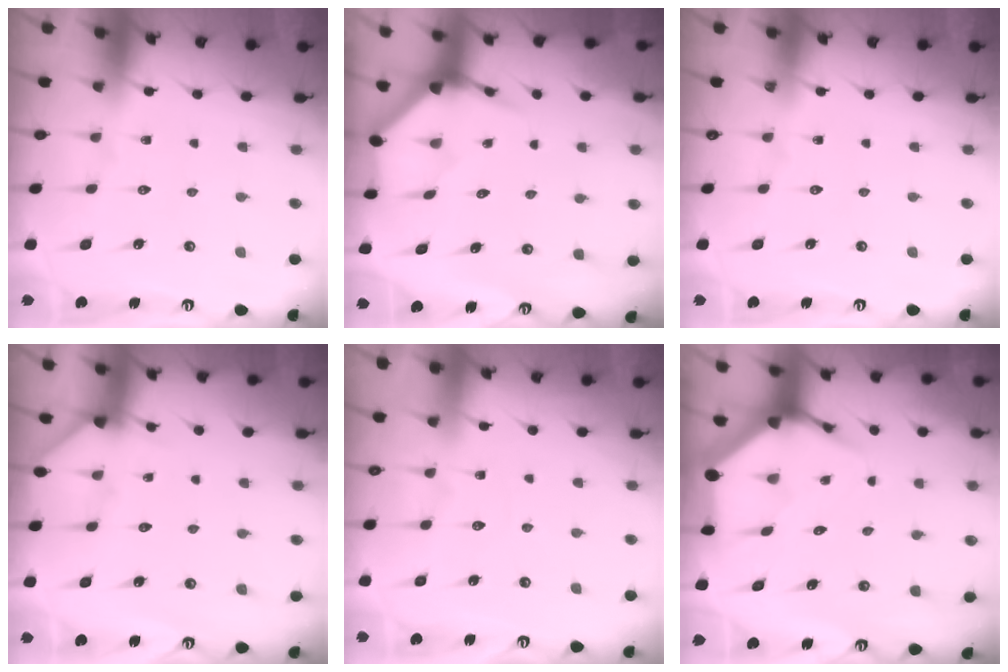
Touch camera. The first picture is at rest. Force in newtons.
{"total": 3.8, "press": 3.8, "slide": 0.1}
{"total": 0.0}
{"total": 3.3, "press": 3.3, "slide": 0.1}
{"total": 2.7, "press": 2.7, "slide": 0.3}
{"total": 4.7, "press": 4.6, "slide": 0.5}